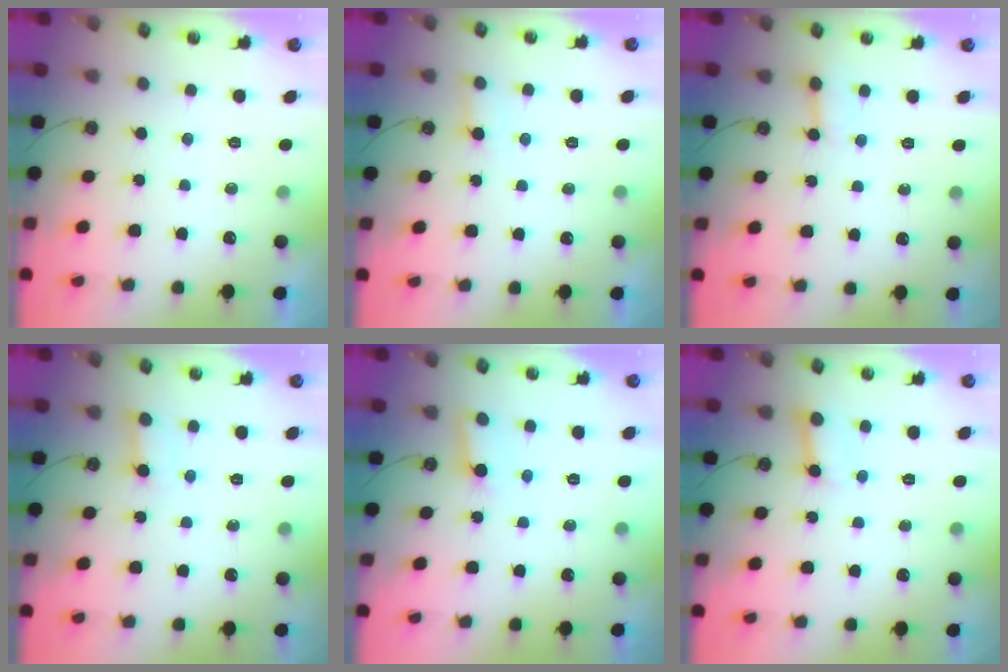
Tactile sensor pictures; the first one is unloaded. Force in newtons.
{"total": 3.3, "press": 3.3, "slide": 0.3}
{"total": 2.7, "press": 2.7, "slide": 0.2}
{"total": 2.9, "press": 2.9, "slide": 0.2}
{"total": 2.7, "press": 2.7, "slide": 0.4}
{"total": 4.2, "press": 4.2, "slide": 0.5}